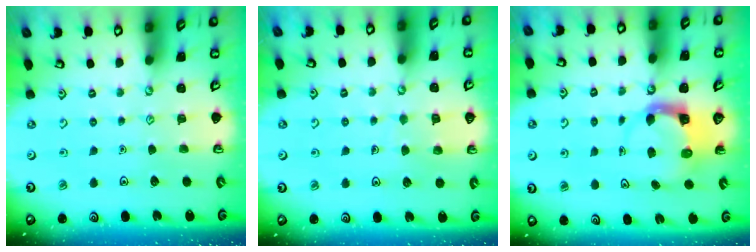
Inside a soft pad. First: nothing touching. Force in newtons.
{"total": 5.2, "press": 5.2, "slide": 0.4}
{"total": 3.6, "press": 3.6, "slide": 0.5}